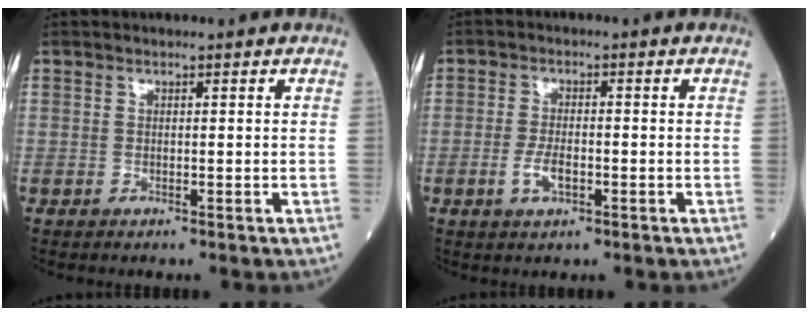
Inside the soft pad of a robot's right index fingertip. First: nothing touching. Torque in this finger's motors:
{"motor_torque": [0.50, -0.23, 0.17, 0.03]}